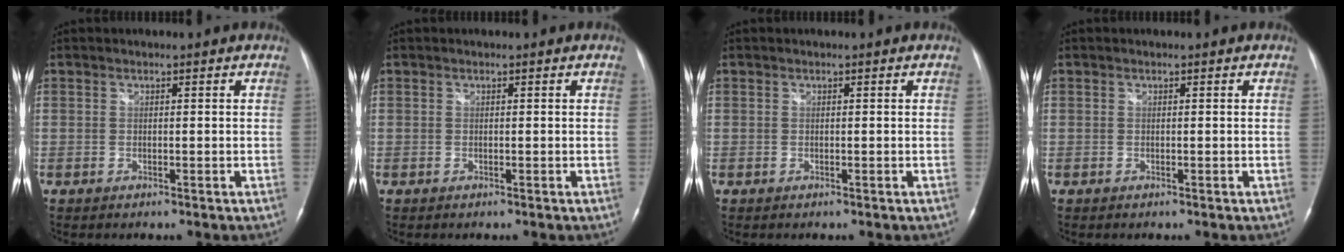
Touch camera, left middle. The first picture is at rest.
{"total": 0.0}
{"total": 0.0}
{"total": 0.0}